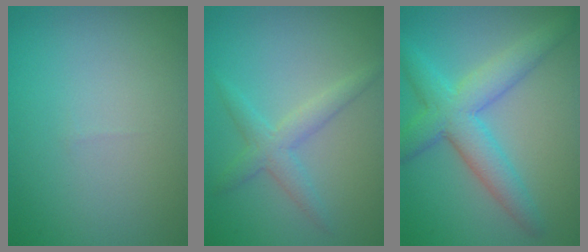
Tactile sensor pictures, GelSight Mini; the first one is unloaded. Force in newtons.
{"total": 2.5, "press": 2.5, "slide": 0.1}
{"total": 5.6, "press": 5.6, "slide": 0.1}